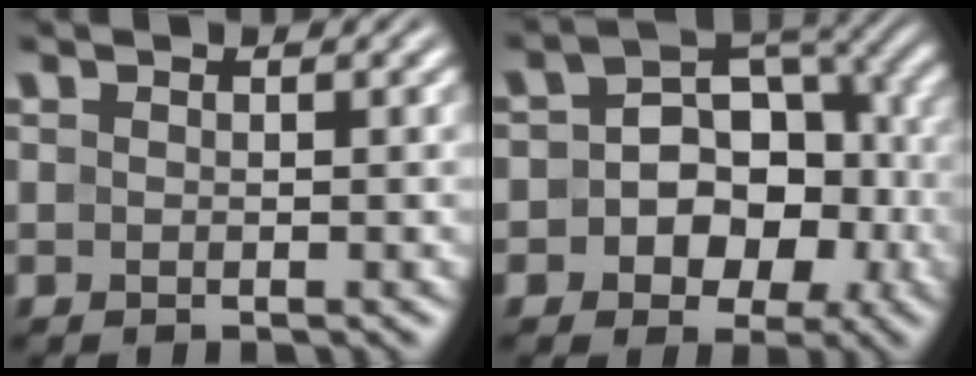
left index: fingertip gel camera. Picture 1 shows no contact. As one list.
[{"total": 9.7, "force": [-1.8, 7.5, 5.8], "torque": [-0.049, 0.000, -0.046]}]